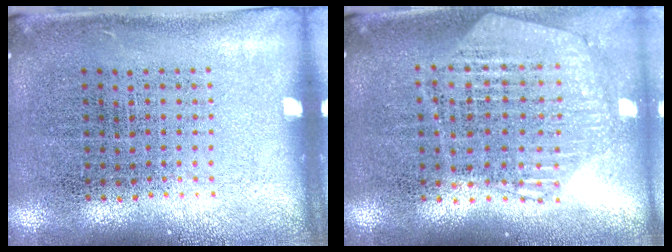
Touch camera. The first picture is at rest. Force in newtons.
{"total": 1.1, "press": 1.1, "slide": 0.2}